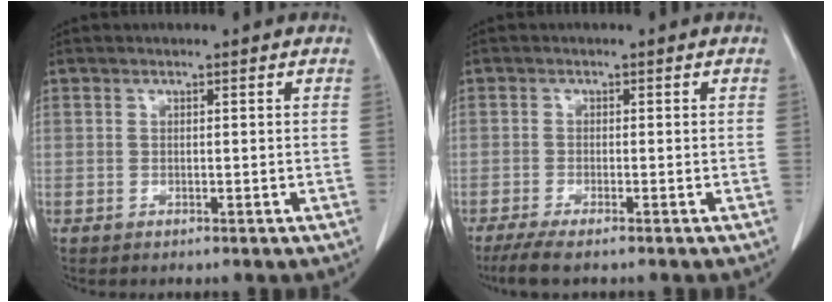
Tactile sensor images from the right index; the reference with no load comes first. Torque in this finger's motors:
{"motor_torque": [0.33, -0.29, 0.14, 0.03]}